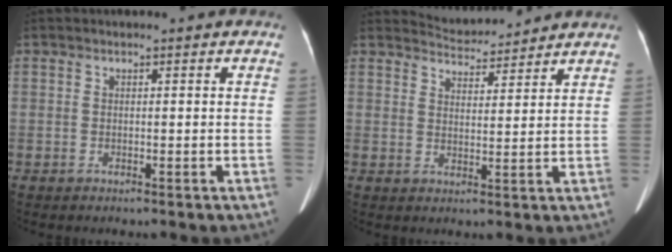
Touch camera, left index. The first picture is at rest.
{"total": 6.1, "force": [6.0, 0.7, 0.0], "torque": [-0.009, 0.014, 0.090]}